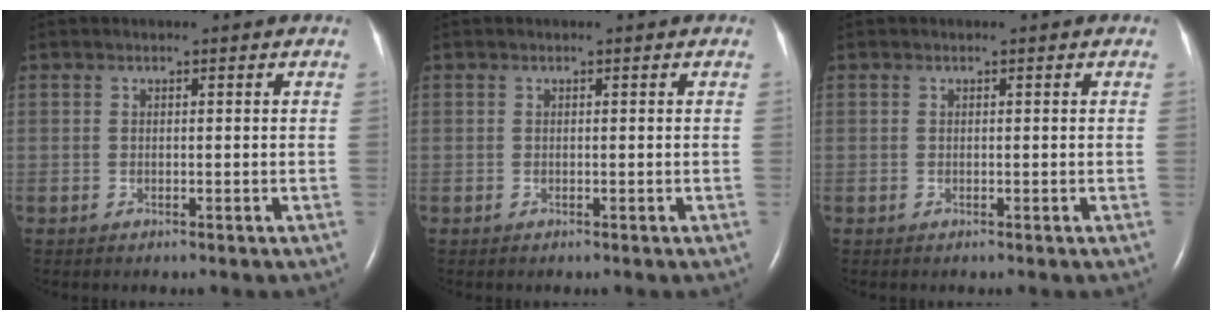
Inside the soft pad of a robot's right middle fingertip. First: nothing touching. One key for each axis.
{"total": 0.0}
{"total": 0.0}